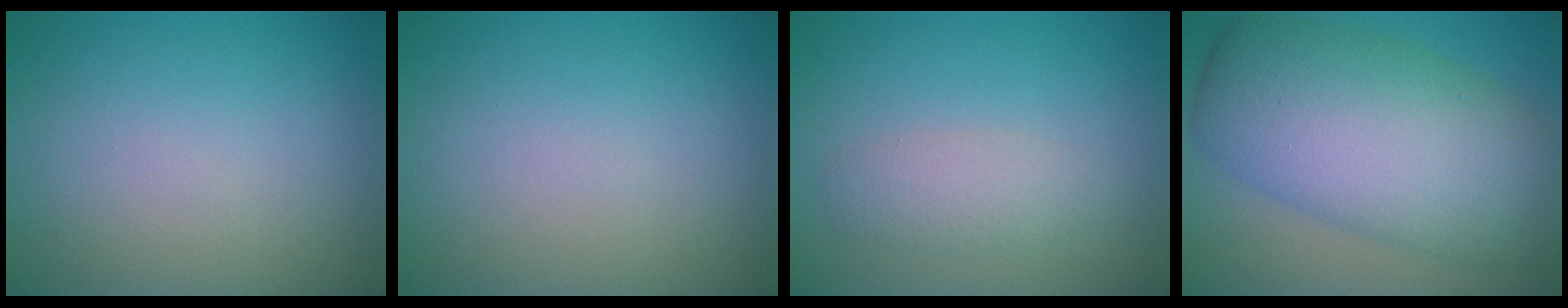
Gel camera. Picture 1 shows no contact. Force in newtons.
{"total": 0.0}
{"total": 2.3, "press": 2.3, "slide": 0.1}
{"total": 11.6, "press": 11.6, "slide": 0.3}